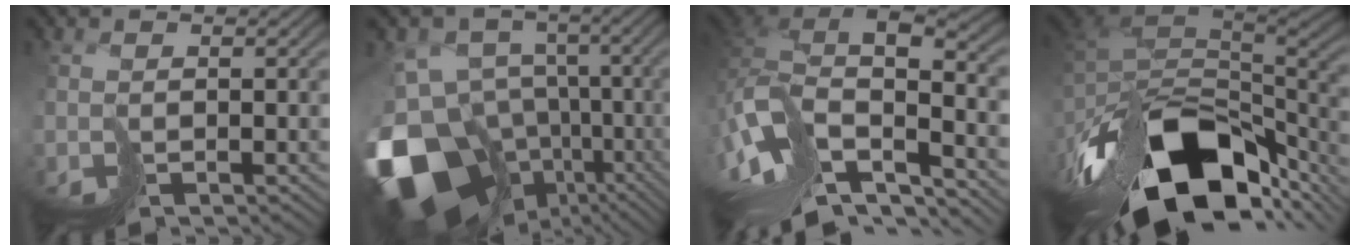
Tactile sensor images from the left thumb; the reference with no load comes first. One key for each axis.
{"total": 19.8, "fx": -8.2, "fy": 14.2, "fz": 11.1, "tx": -0.269, "ty": -0.023, "tz": -0.120}
{"total": 15.6, "fx": -6.5, "fy": 8.4, "fz": 11.4, "tx": -0.288, "ty": -0.011, "tz": -0.124}
{"total": 17.3, "fx": -7.1, "fy": 10.0, "fz": 12.3, "tx": -0.266, "ty": -0.035, "tz": -0.113}